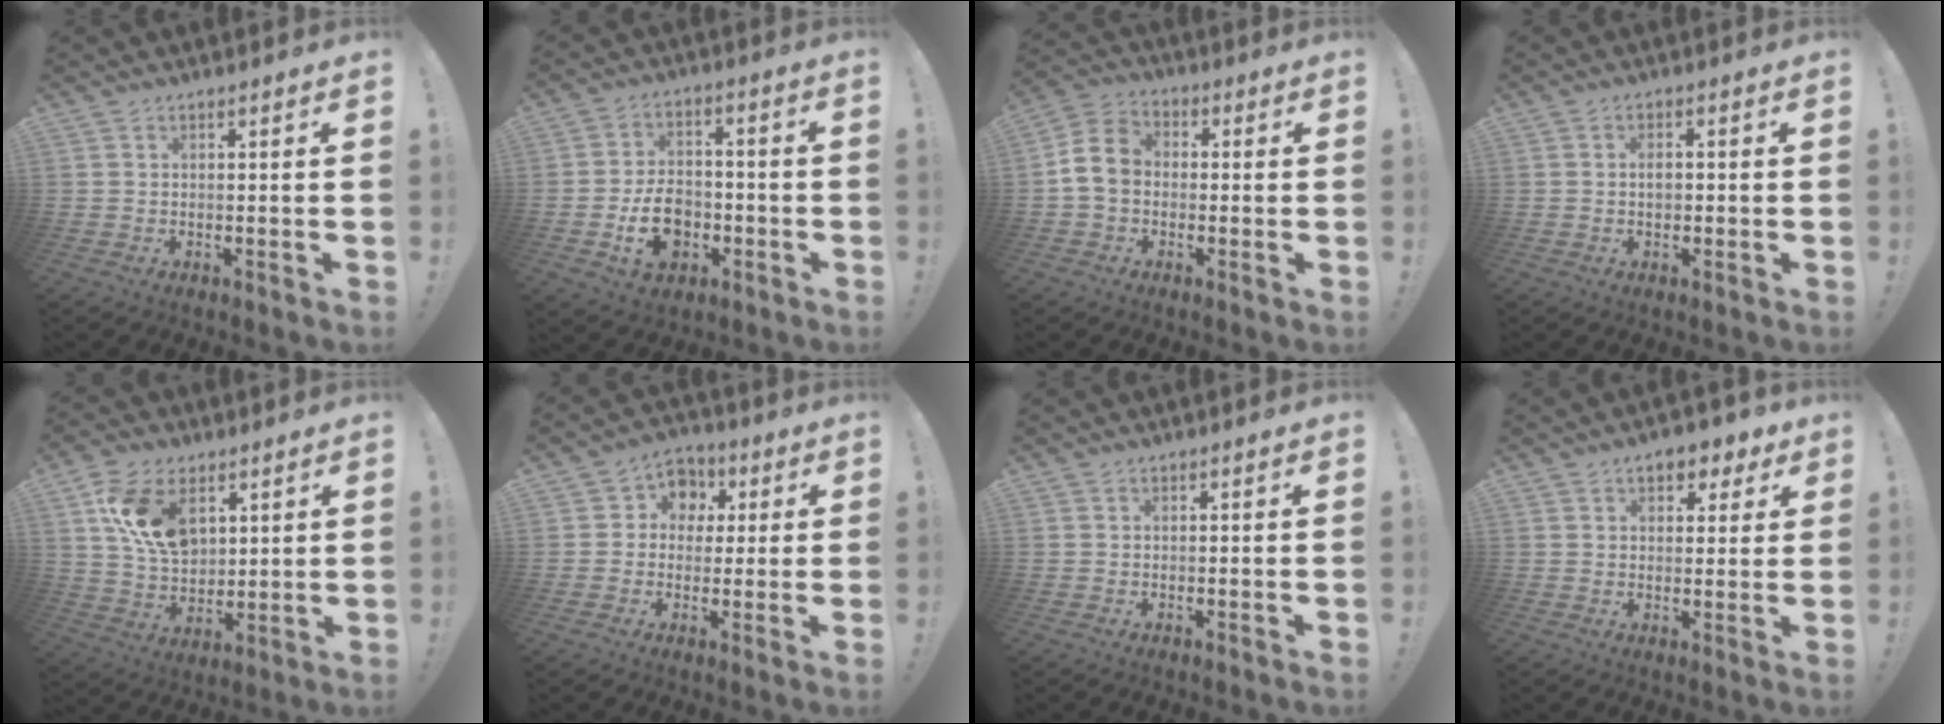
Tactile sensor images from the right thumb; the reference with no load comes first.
{"total": 12.7, "force": [-4.0, 9.3, 7.6], "torque": [-0.109, 0.028, -0.064]}
{"total": 10.2, "force": [-0.6, 7.9, 6.3], "torque": [-0.113, 0.019, -0.005]}
{"total": 2.4, "force": [-0.2, 1.6, 1.8], "torque": [-0.019, 0.001, -0.008]}
{"total": 15.4, "force": [6.0, 10.0, 10.0], "torque": [-0.176, -0.016, 0.115]}
{"total": 7.3, "force": [0.2, 7.0, 2.2], "torque": [-0.021, 0.005, 0.008]}
{"total": 0.0}
{"total": 6.3, "force": [3.4, 3.9, 3.5], "torque": [-0.035, -0.013, 0.057]}